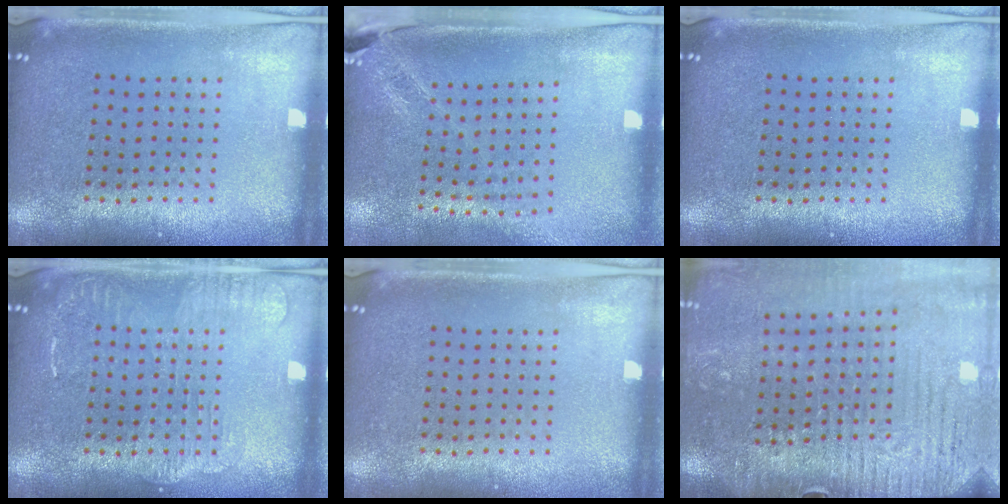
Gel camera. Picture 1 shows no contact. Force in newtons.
{"total": 1.9, "press": 1.6, "slide": 1.0}
{"total": 0.0}
{"total": 2.2, "press": 2.2, "slide": 0.3}
{"total": 0.0}
{"total": 3.9, "press": 3.8, "slide": 0.9}